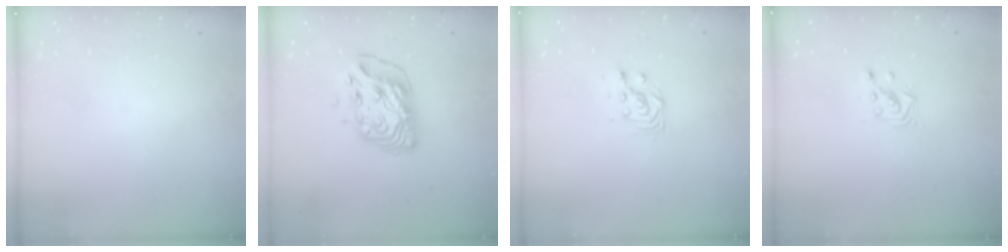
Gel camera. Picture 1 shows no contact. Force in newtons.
{"total": 12.2, "press": 12.1, "slide": 1.2}
{"total": 3.8, "press": 3.7, "slide": 0.6}
{"total": 3.0, "press": 2.9, "slide": 0.5}